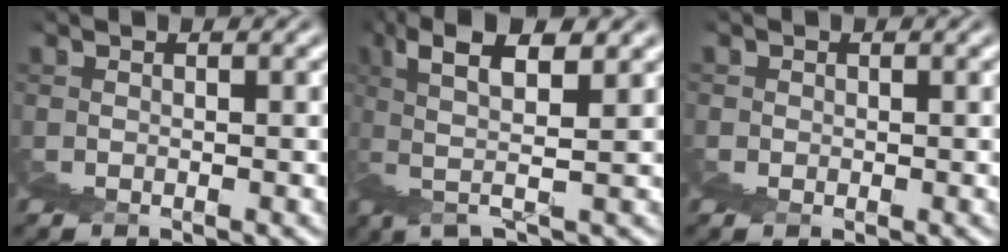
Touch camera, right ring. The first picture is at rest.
{"total": 5.8, "force": [4.8, -2.6, 1.9], "torque": [-0.028, 0.045, 0.062]}
{"total": 1.4, "force": [0.8, 0.7, -0.9], "torque": [0.030, 0.006, 0.009]}